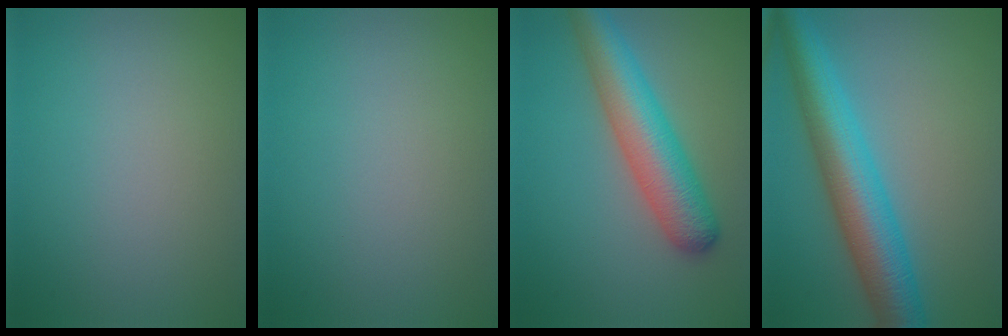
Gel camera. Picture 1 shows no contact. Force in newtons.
{"total": 0.0}
{"total": 7.1, "press": 7.1, "slide": 0.2}
{"total": 8.2, "press": 8.2, "slide": 0.1}